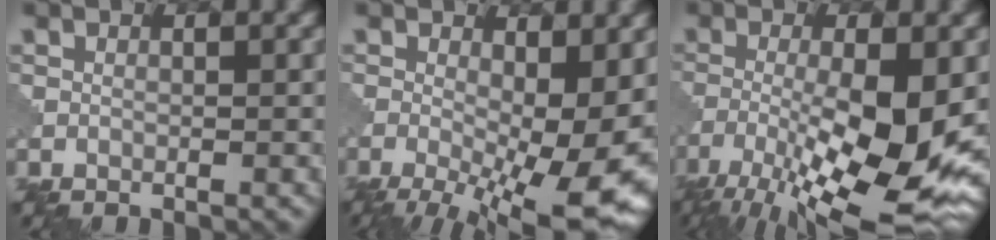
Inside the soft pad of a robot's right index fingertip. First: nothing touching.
{"total": 12.7, "force": [-2.6, 4.8, 11.5], "torque": [-0.179, -0.015, -0.030]}
{"total": 11.6, "force": [-4.5, 3.0, 10.3], "torque": [-0.192, -0.023, -0.076]}